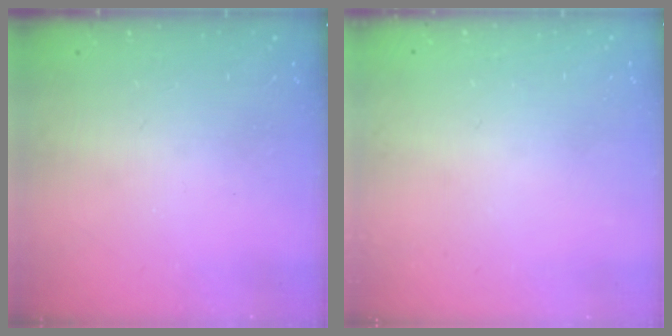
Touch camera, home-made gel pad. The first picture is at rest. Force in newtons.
{"total": 0.0}